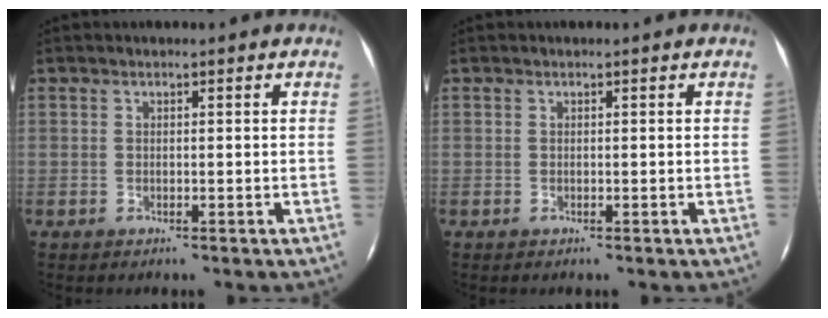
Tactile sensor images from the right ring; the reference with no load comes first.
{"total": 0.0}